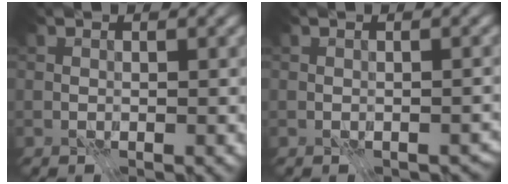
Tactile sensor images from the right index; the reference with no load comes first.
{"total": 1.2, "force": [-0.5, 0.8, 0.7], "torque": [-0.005, -0.008, -0.001]}